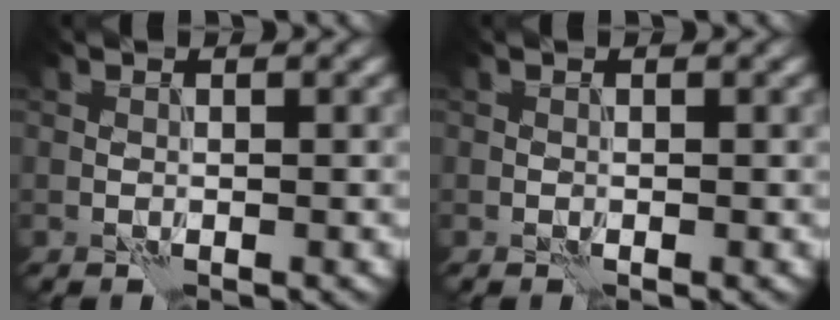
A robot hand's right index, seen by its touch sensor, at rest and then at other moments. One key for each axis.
{"total": 0.0}